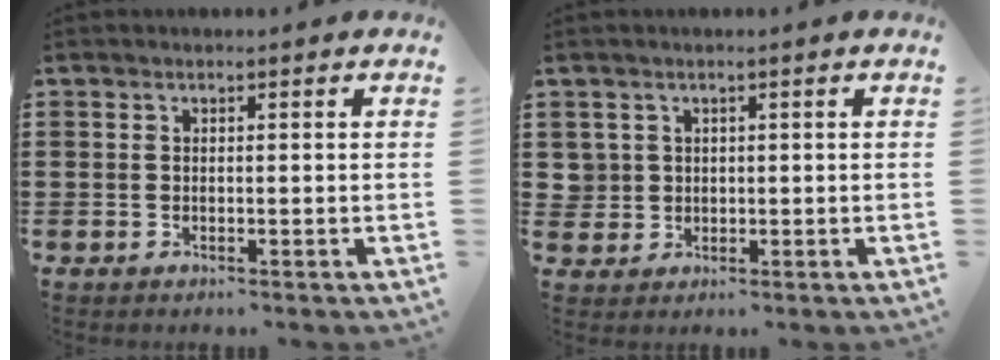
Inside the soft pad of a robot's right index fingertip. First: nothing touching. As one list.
[{"total": 1.9, "force": [0.3, 1.9, 0.1], "torque": [-0.014, 0.006, 0.005]}]